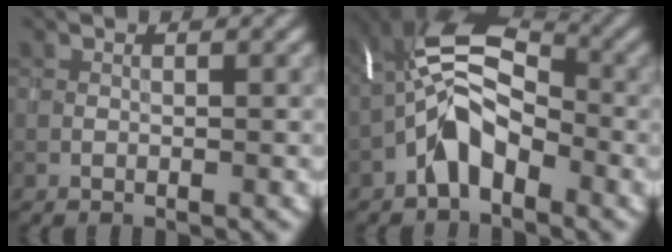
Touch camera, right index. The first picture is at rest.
{"total": 6.7, "force": [-2.4, 3.7, 5.0], "torque": [-0.101, 0.018, -0.058]}